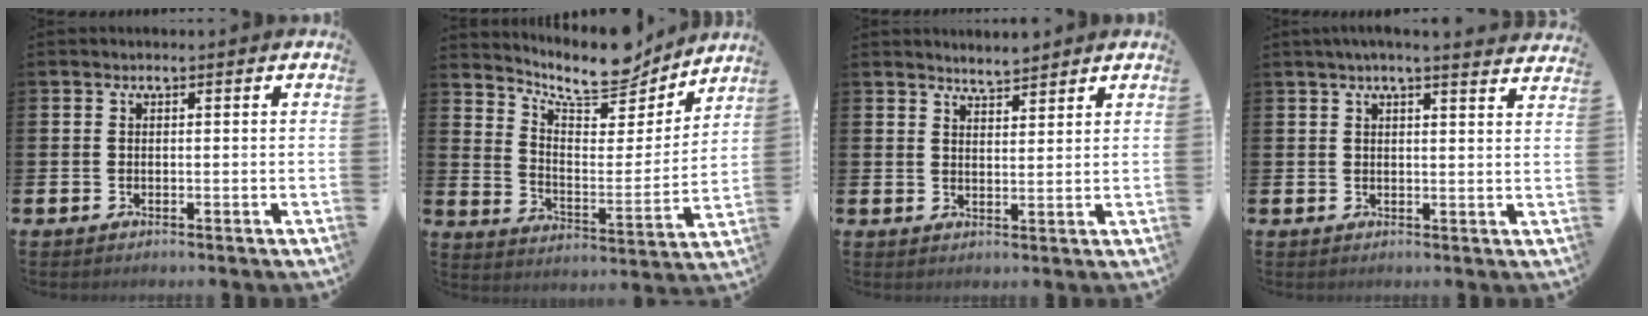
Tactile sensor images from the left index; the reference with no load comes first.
{"total": 10.0, "force": [9.1, 2.7, 2.9], "torque": [-0.076, -0.063, 0.161]}
{"total": 3.7, "force": [3.7, 0.3, -0.1], "torque": [-0.004, -0.018, 0.068]}
{"total": 3.5, "force": [3.3, -0.4, 1.0], "torque": [-0.024, -0.014, 0.058]}